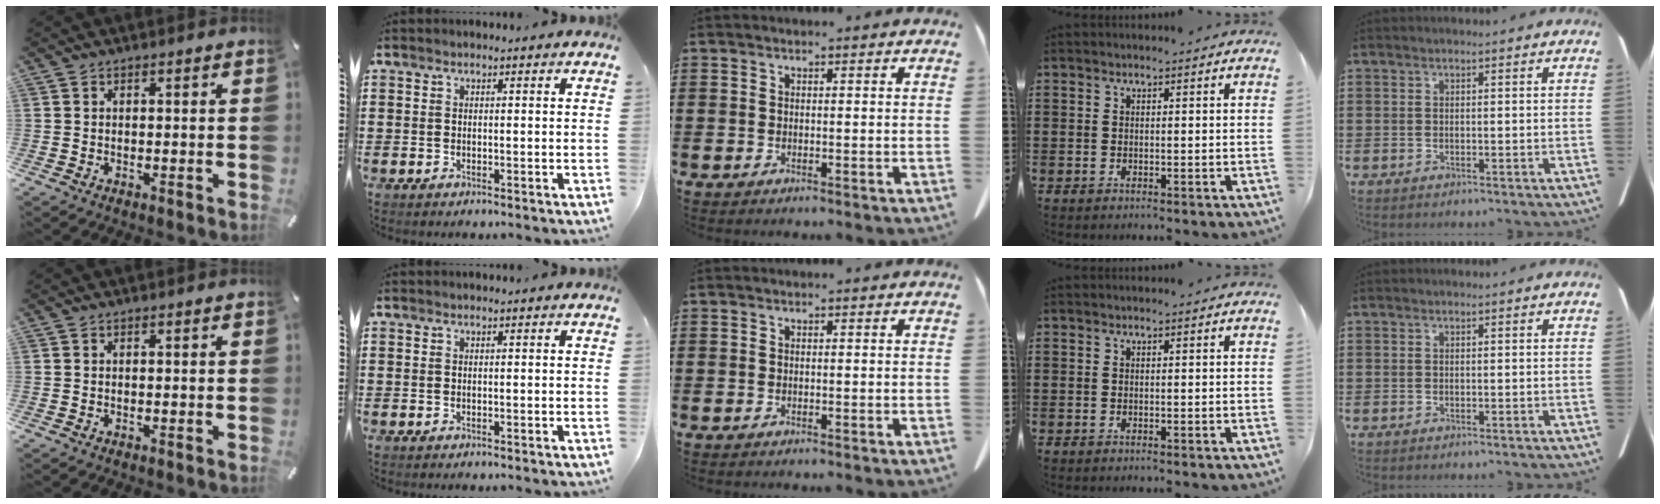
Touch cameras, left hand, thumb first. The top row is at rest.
{}